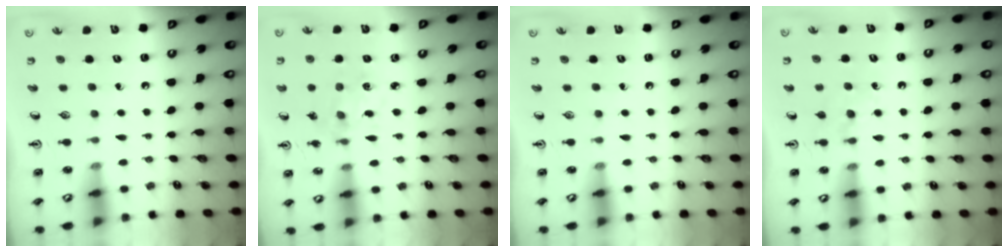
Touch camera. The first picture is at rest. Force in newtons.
{"total": 1.3, "press": 1.3, "slide": 0.1}
{"total": 0.0}
{"total": 3.6, "press": 3.6, "slide": 0.7}